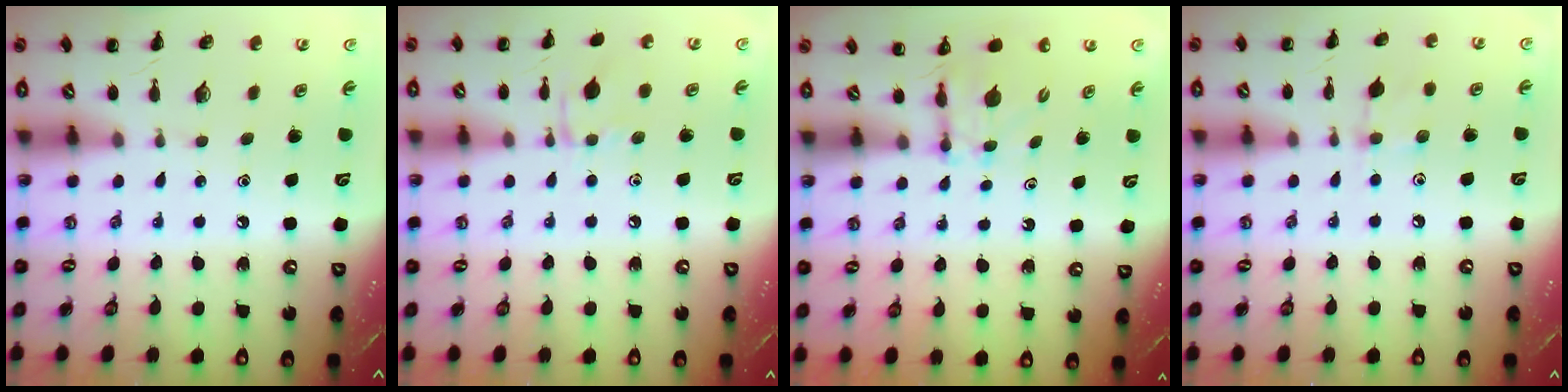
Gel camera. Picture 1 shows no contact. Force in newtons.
{"total": 6.8, "press": 6.6, "slide": 1.3}
{"total": 2.7, "press": 2.5, "slide": 1.1}
{"total": 6.8, "press": 6.5, "slide": 1.9}